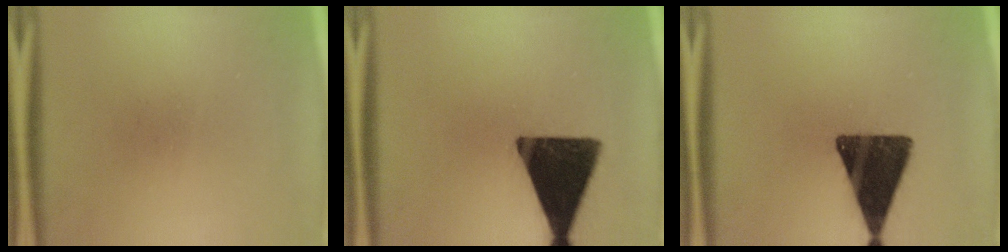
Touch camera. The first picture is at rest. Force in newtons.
{"total": 16.3}
{"total": 14.9}